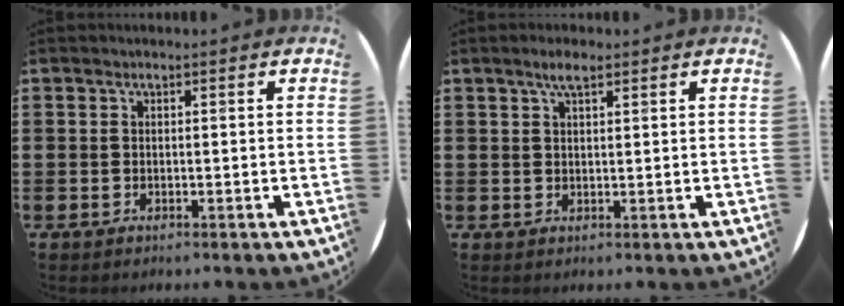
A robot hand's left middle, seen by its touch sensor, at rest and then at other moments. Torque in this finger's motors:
{"motor_torque": [0.57, -0.56, 0.07, 0.06]}